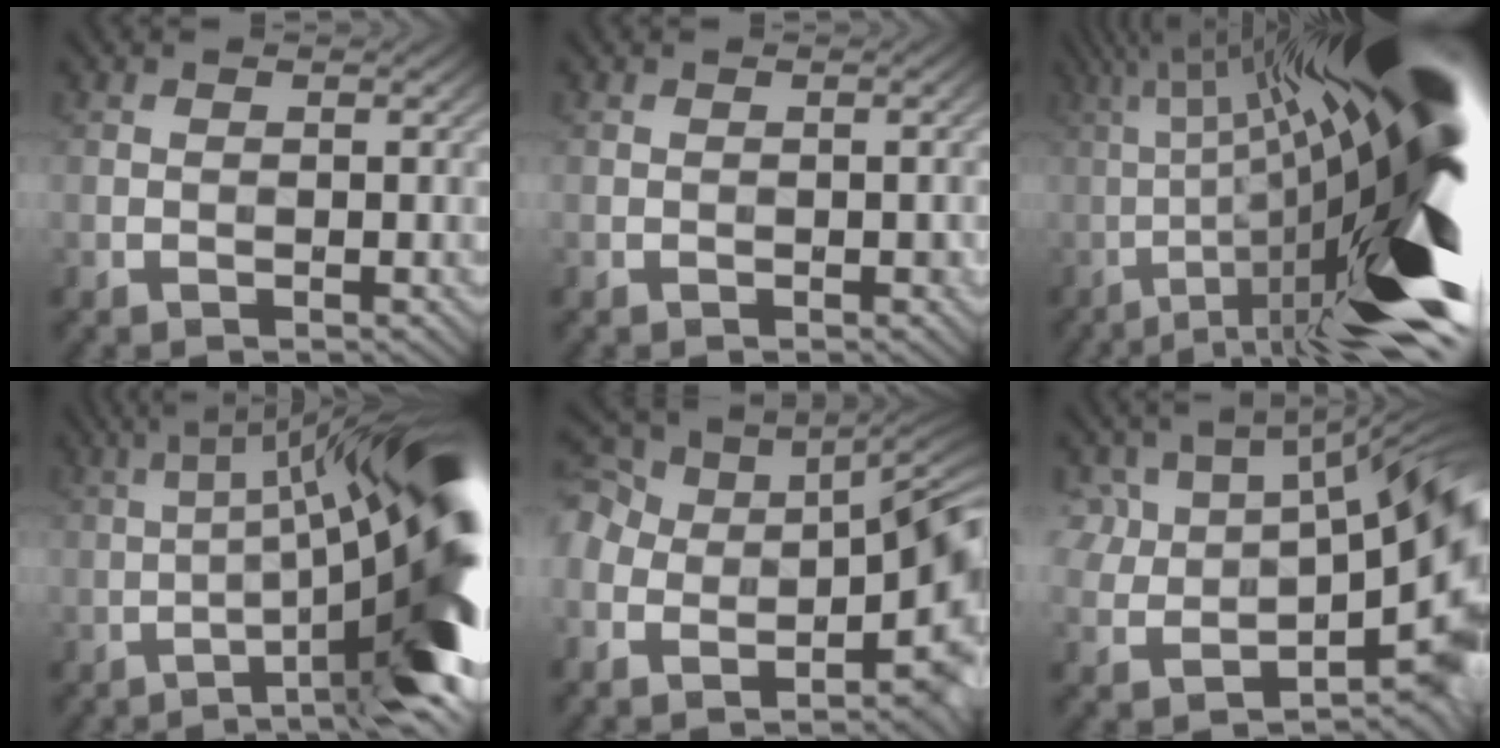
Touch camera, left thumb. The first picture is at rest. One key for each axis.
{"total": 1.0, "fx": -0.1, "fy": 0.3, "fz": 0.9, "tx": -0.011, "ty": 0.001, "tz": 0.000}
{"total": 22.8, "fx": -2.7, "fy": 4.6, "fz": 22.1, "tx": -0.322, "ty": 0.016, "tz": -0.062}
{"total": 18.1, "fx": -3.1, "fy": 4.1, "fz": 17.4, "tx": -0.204, "ty": 0.008, "tz": -0.040}
{"total": 14.8, "fx": -4.0, "fy": 9.5, "fz": 10.6, "tx": -0.209, "ty": -0.027, "tz": -0.045}
{"total": 16.7, "fx": 0.0, "fy": 9.3, "fz": 13.8, "tx": -0.191, "ty": -0.021, "tz": 0.016}